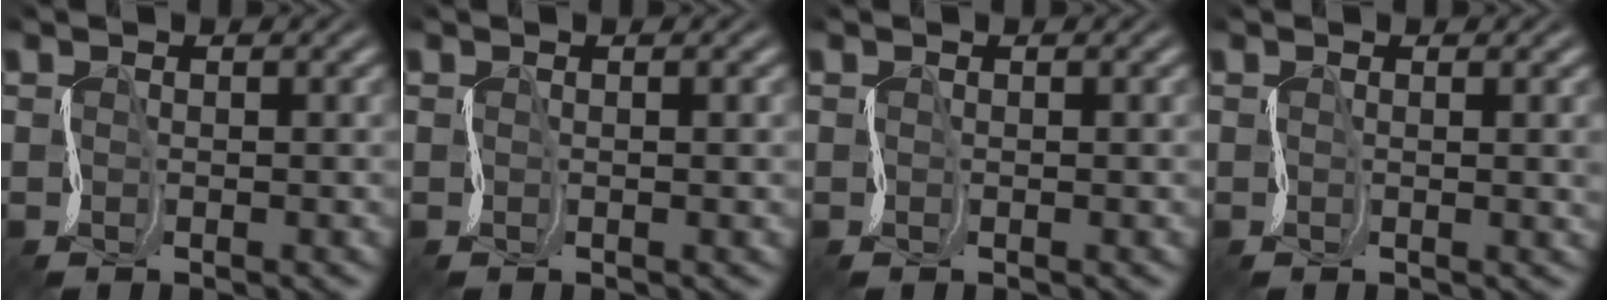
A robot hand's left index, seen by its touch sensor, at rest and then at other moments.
{"total": 1.1, "force": [0.6, 0.4, 0.9], "torque": [-0.011, 0.007, 0.003]}
{"total": 0.0}
{"total": 2.3, "force": [0.7, 0.9, 2.0], "torque": [-0.021, 0.012, 0.008]}